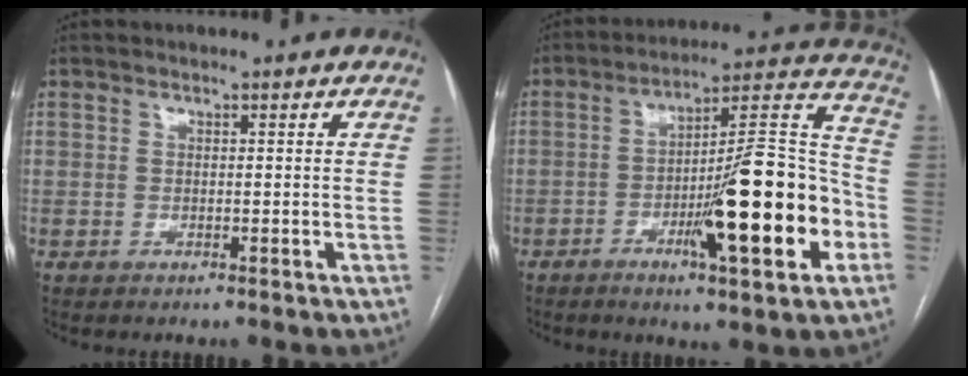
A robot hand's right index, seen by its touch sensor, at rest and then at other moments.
{"total": 20.2, "force": [-6.3, 2.4, 19.1], "torque": [-0.267, 0.009, -0.092]}